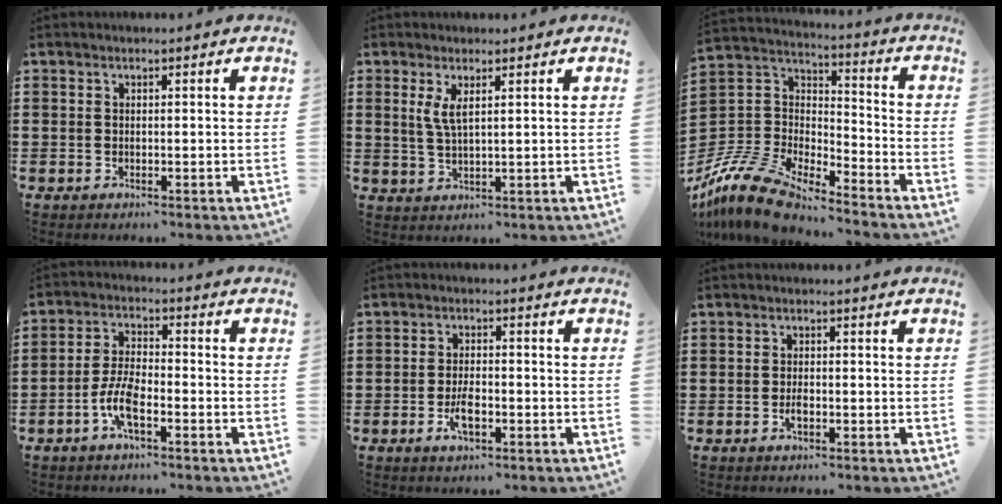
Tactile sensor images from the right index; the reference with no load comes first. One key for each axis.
{"total": 3.2, "fx": 1.4, "fy": 0.8, "fz": 2.8, "tx": -0.061, "ty": 0.003, "tz": 0.024}
{"total": 12.0, "fx": -10.9, "fy": 2.5, "fz": 4.2, "tx": -0.117, "ty": 0.012, "tz": -0.230}
{"total": 5.4, "fx": -2.4, "fy": 1.7, "fz": 4.6, "tx": -0.112, "ty": -0.006, "tz": -0.051}
{"total": 4.0, "fx": -1.6, "fy": 1.6, "fz": 3.3, "tx": -0.071, "ty": -0.001, "tz": -0.031}
{"total": 1.7, "fx": -0.7, "fy": 0.7, "fz": 1.4, "tx": -0.028, "ty": -0.001, "tz": -0.012}